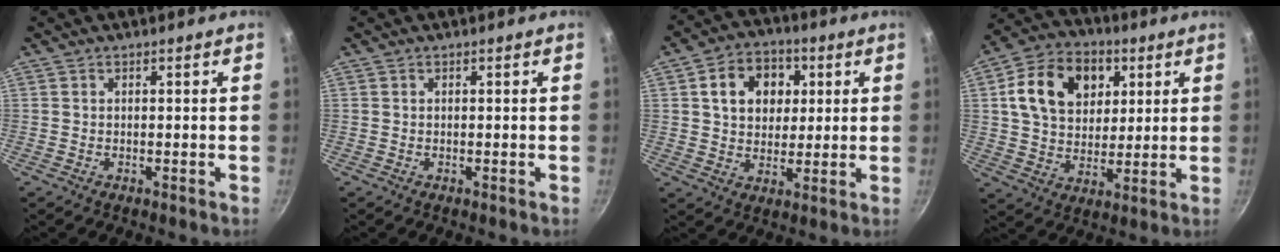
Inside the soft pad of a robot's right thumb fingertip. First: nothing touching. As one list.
[{"total": 0.0}, {"total": 11.5, "force": [3.2, 9.1, 6.4], "torque": [-0.072, 0.006, 0.045]}, {"total": 16.4, "force": [5.1, 12.2, 9.7], "torque": [-0.142, 0.001, 0.077]}]